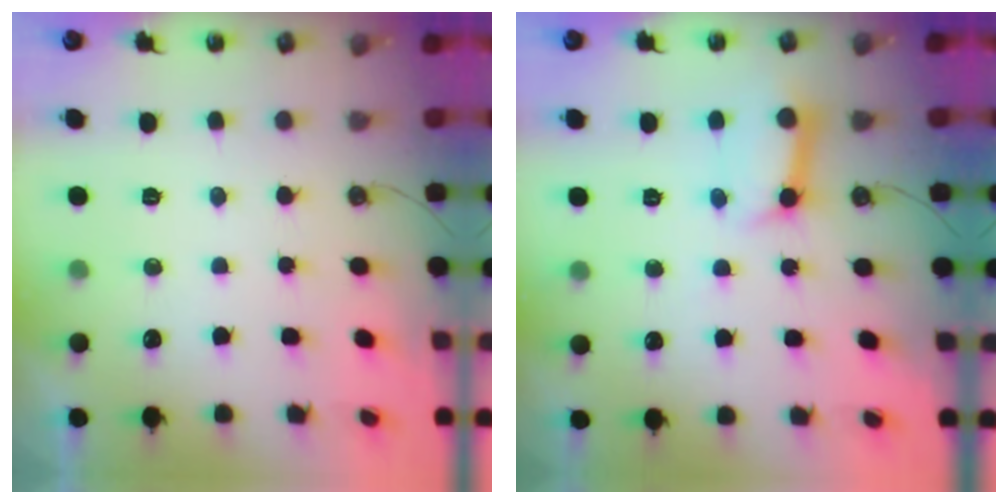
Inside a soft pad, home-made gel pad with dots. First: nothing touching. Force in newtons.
{"total": 10.5, "press": 10.4, "slide": 1.2}